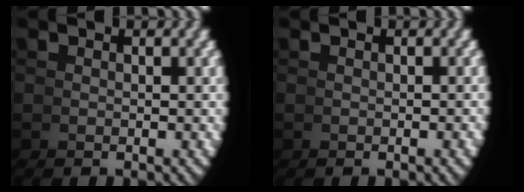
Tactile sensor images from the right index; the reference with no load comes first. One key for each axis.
{"total": 0.6, "fx": -0.2, "fy": 0.2, "fz": 0.5, "tx": -0.006, "ty": 0.006, "tz": -0.005}